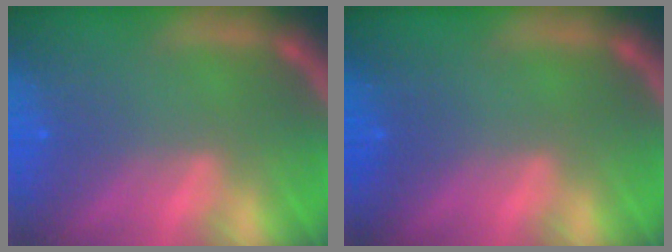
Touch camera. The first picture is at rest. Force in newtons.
{"total": 0.0}